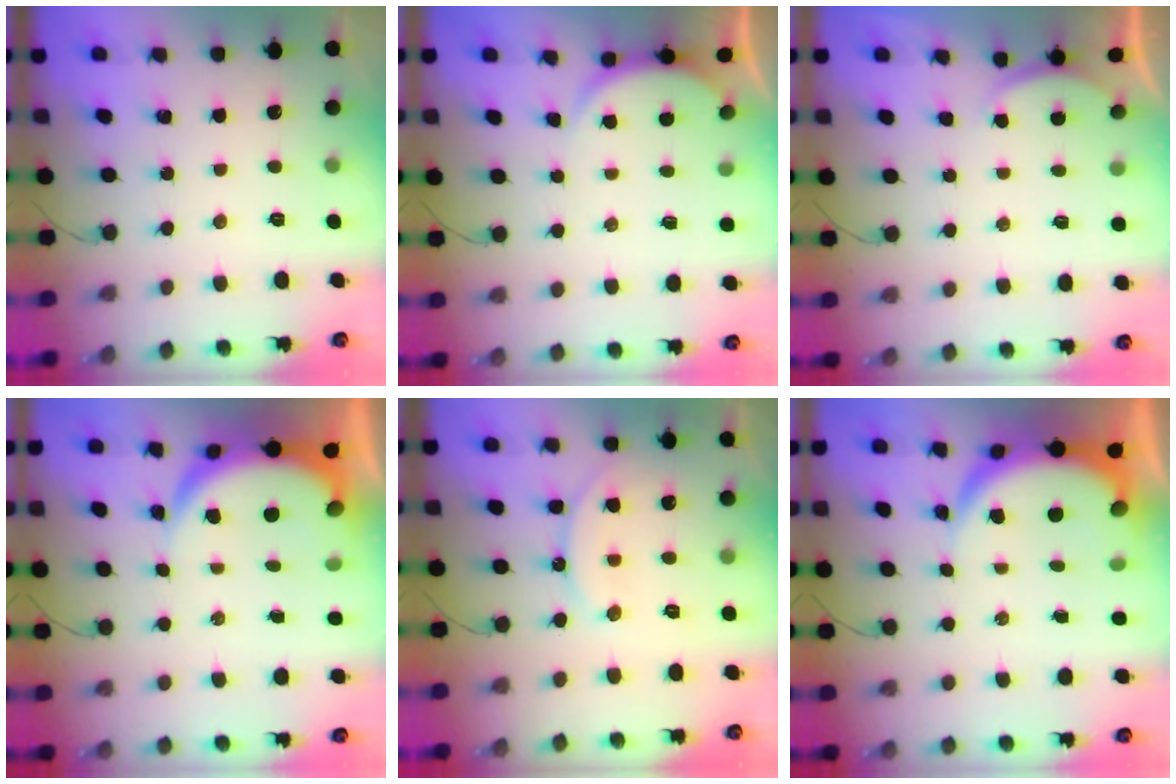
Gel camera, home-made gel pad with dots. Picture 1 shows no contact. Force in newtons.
{"total": 2.9, "press": 2.8, "slide": 0.6}
{"total": 2.0, "press": 1.9, "slide": 0.6}
{"total": 6.8, "press": 6.7, "slide": 0.9}
{"total": 12.7, "press": 12.6, "slide": 1.1}
{"total": 6.8, "press": 6.7, "slide": 0.9}